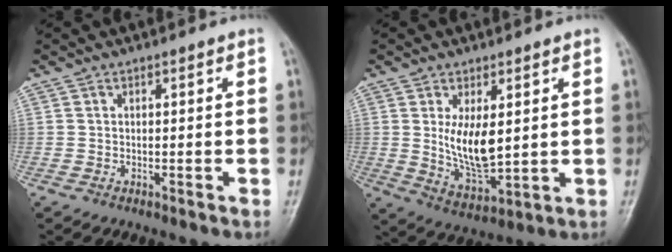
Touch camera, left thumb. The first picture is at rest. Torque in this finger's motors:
{"motor_torque": [0.21, 0.58, 1.08, -0.26, 0.18]}